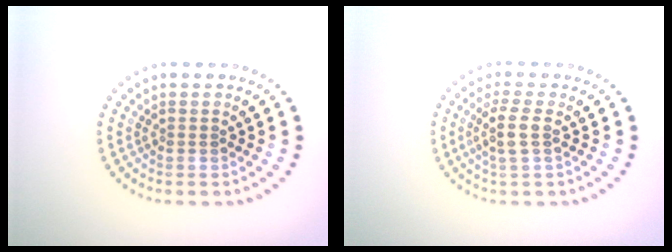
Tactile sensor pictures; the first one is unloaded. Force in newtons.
{"total": 2.3, "press": 2.0, "slide": 1.2}